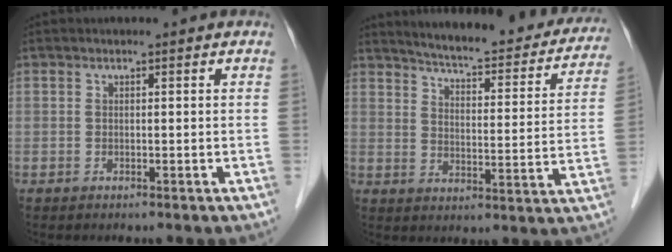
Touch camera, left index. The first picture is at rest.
{"total": 23.8, "force": [21.4, 4.0, 9.6], "torque": [-0.130, -0.039, 0.262]}